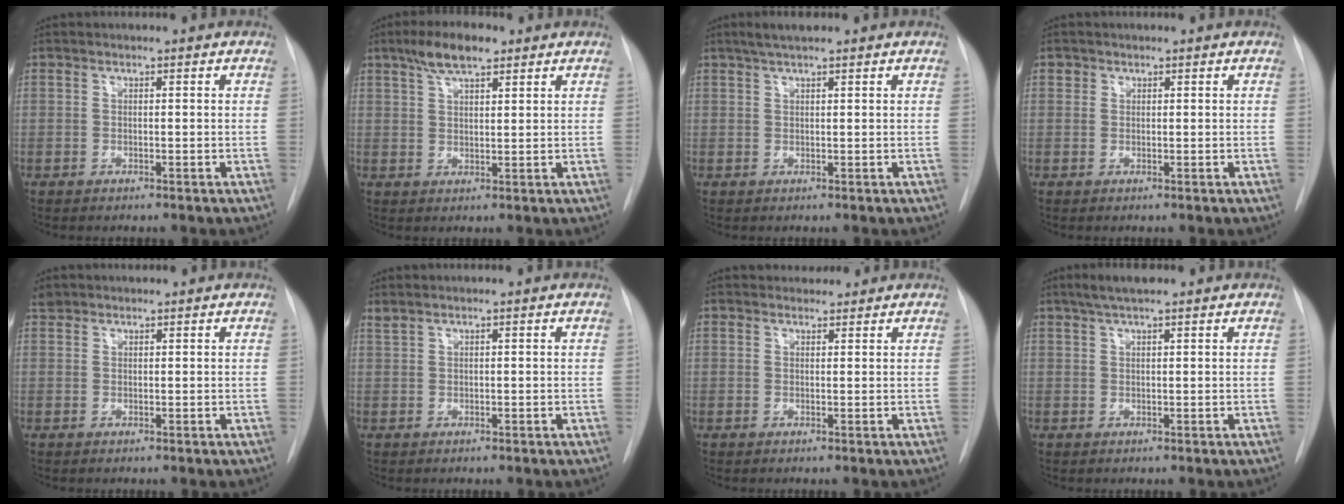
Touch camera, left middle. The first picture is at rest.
{"total": 6.1, "force": [4.1, 1.8, 4.1], "torque": [-0.081, 0.014, 0.073]}
{"total": 3.0, "force": [2.3, 0.3, 1.9], "torque": [-0.038, 0.012, 0.041]}
{"total": 0.8, "force": [0.4, 0.7, 0.0], "torque": [0.010, 0.003, 0.003]}
{"total": 1.6, "force": [1.4, 0.7, -0.1], "torque": [0.001, 0.015, 0.025]}
{"total": 0.9, "force": [0.8, 0.0, 0.3], "torque": [-0.012, 0.013, 0.022]}
{"total": 2.0, "force": [1.8, 0.8, 0.0], "torque": [0.001, 0.009, 0.027]}
{"total": 3.7, "force": [2.7, 0.5, 2.4], "torque": [-0.049, 0.013, 0.050]}